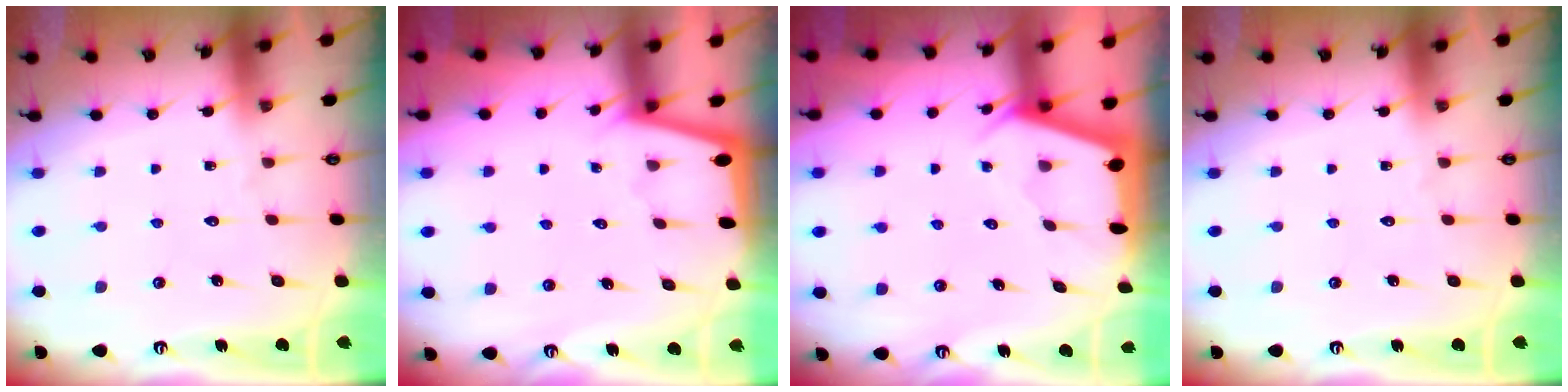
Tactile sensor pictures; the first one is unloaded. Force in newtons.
{"total": 1.3, "press": 1.3, "slide": 0.2}
{"total": 2.4, "press": 2.4, "slide": 0.3}
{"total": 0.0}